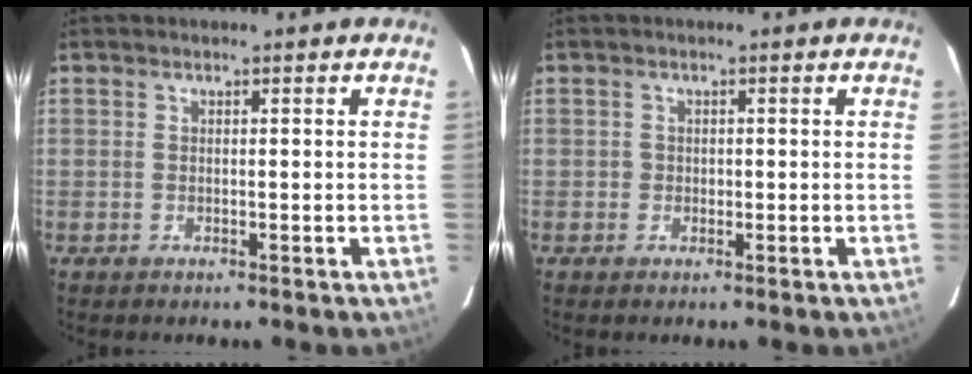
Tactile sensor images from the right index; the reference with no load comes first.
{"total": 1.2, "force": [-0.3, 1.2, 0.0], "torque": [0.001, 0.001, -0.004]}